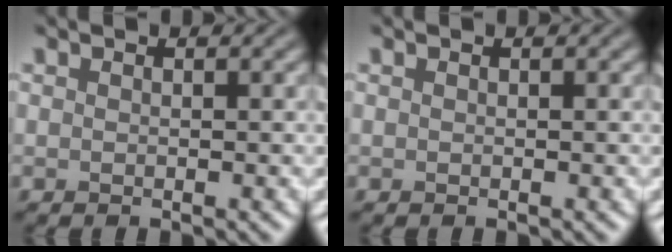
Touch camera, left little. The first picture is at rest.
{"total": 0.0}